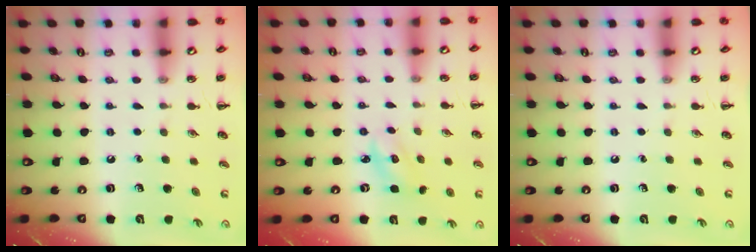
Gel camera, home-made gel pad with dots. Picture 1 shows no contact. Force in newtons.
{"total": 2.7, "press": 2.7, "slide": 0.4}
{"total": 0.0}